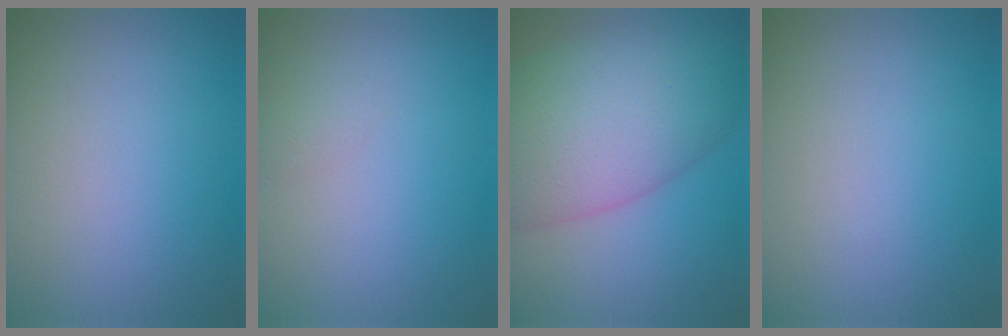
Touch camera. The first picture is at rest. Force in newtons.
{"total": 0.6, "press": 0.6, "slide": 0.0}
{"total": 11.1, "press": 11.1, "slide": 0.2}
{"total": 0.0}